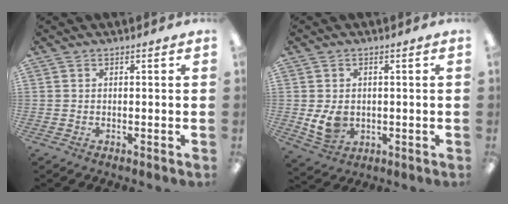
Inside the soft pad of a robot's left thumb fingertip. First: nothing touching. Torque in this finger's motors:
{"motor_torque": [0.09, 0.12, 0.13, -0.31, 0.16]}